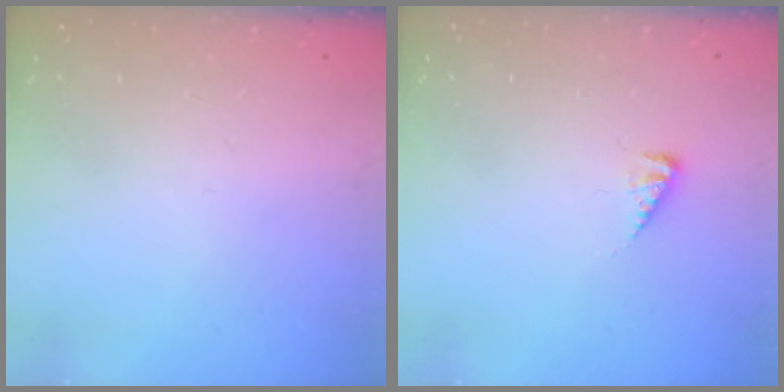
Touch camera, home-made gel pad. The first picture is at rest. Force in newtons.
{"total": 3.2, "press": 3.2, "slide": 0.5}